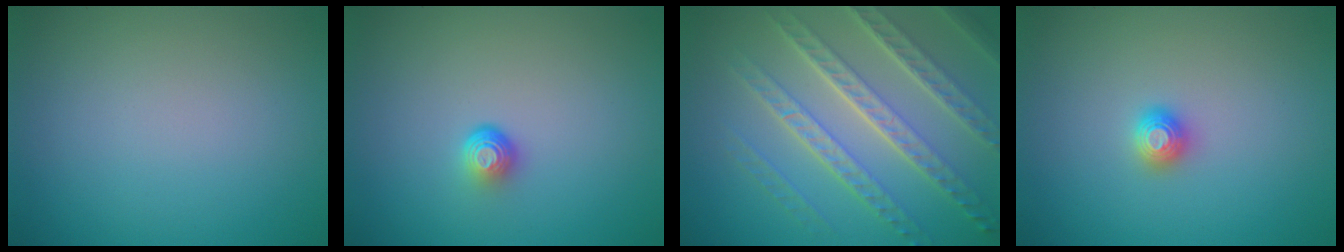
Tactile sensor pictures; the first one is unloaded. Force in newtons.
{"total": 1.7, "press": 1.0, "slide": 1.4}
{"total": 7.6, "press": 5.3, "slide": 5.5}
{"total": 1.2, "press": 1.2, "slide": 0.3}